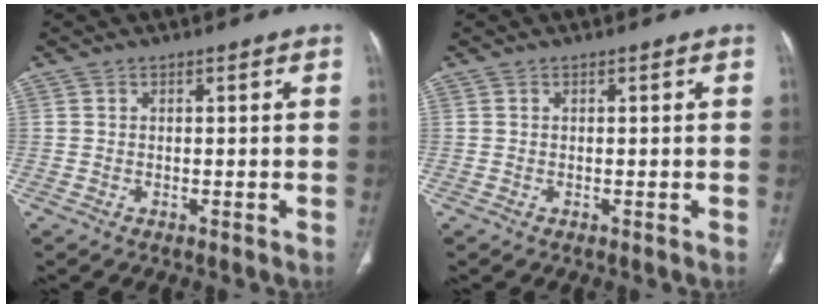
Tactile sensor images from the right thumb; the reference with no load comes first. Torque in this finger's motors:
{"motor_torque": [0.00, 0.00, -0.01, 0.00, 0.02]}